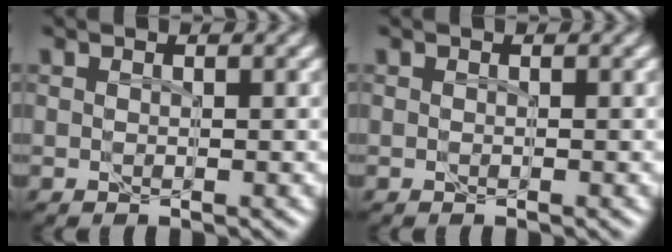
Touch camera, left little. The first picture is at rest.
{"total": 0.0}